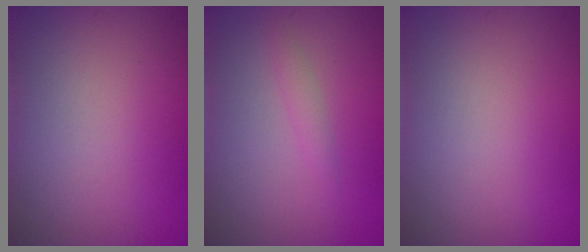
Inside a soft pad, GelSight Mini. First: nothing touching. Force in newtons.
{"total": 0.9, "press": 0.9, "slide": 0.1}
{"total": 0.0}